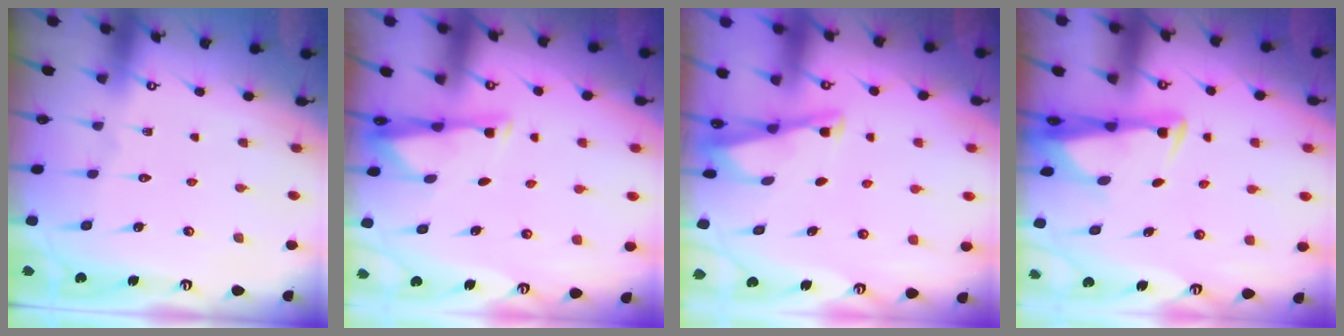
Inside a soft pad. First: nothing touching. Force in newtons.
{"total": 3.3, "press": 3.3, "slide": 0.3}
{"total": 2.7, "press": 2.7, "slide": 0.3}
{"total": 2.9, "press": 2.9, "slide": 0.6}